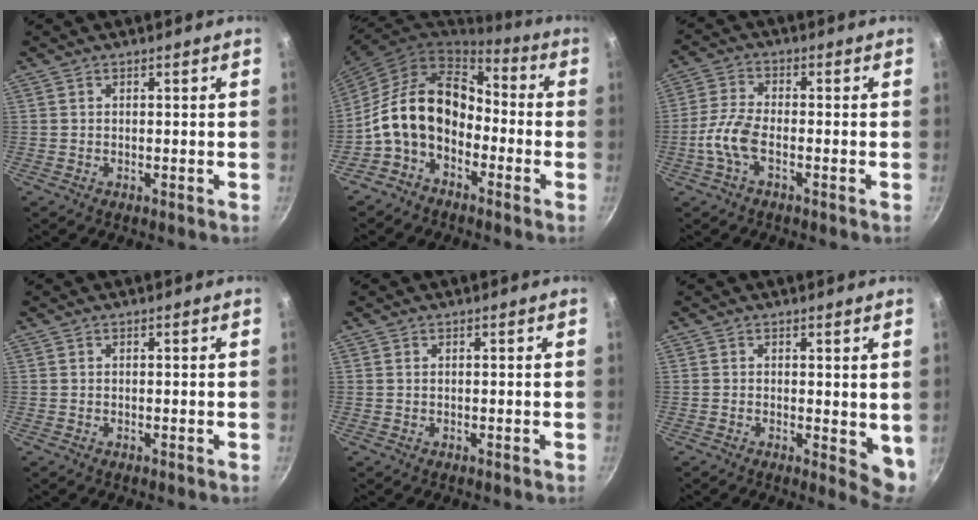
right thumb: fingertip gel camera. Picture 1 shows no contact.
{"total": 15.1, "force": [-3.6, 10.7, 9.9], "torque": [-0.154, 0.058, -0.081]}
{"total": 6.4, "force": [-2.4, 2.7, 5.2], "torque": [-0.114, 0.021, -0.059]}
{"total": 0.0}
{"total": 0.0}
{"total": 5.0, "force": [0.6, 2.5, 4.3], "torque": [-0.050, -0.013, 0.008]}